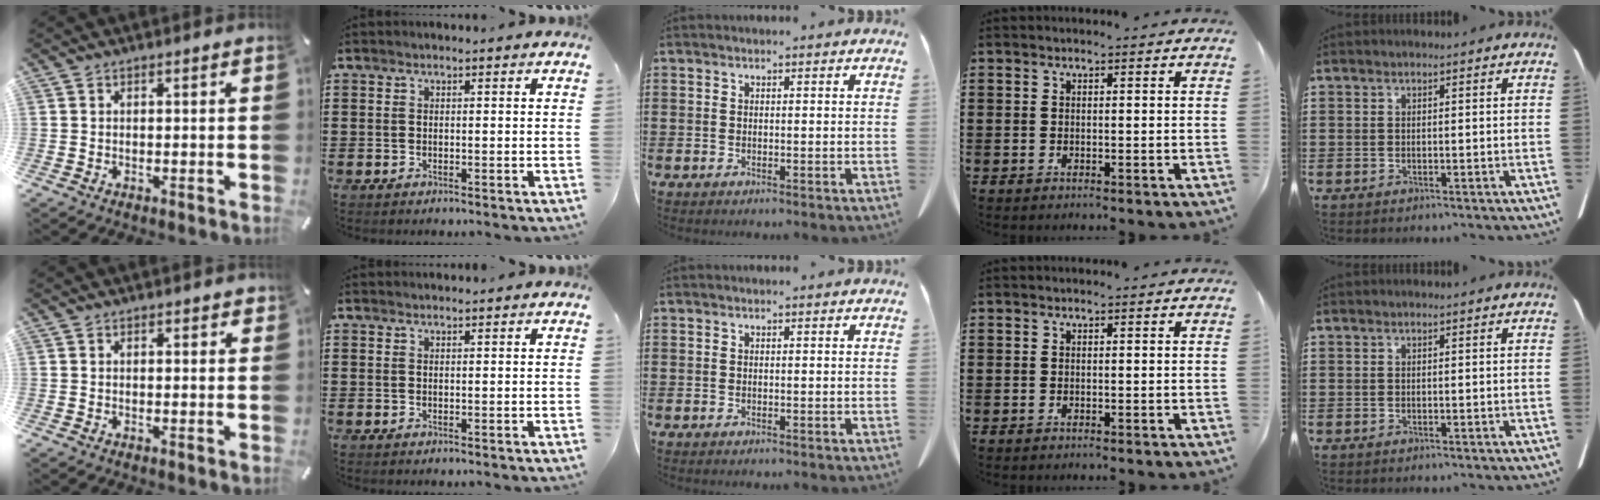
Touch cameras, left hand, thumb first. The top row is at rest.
{"thumb": {"total": 0.7, "force": [0.3, 0.5, 0.3], "torque": [0.002, 0.000, 0.004]}, "index": {"total": 0.6, "force": [0.6, 0.0, 0.1], "torque": [-0.004, -0.001, 0.013]}}